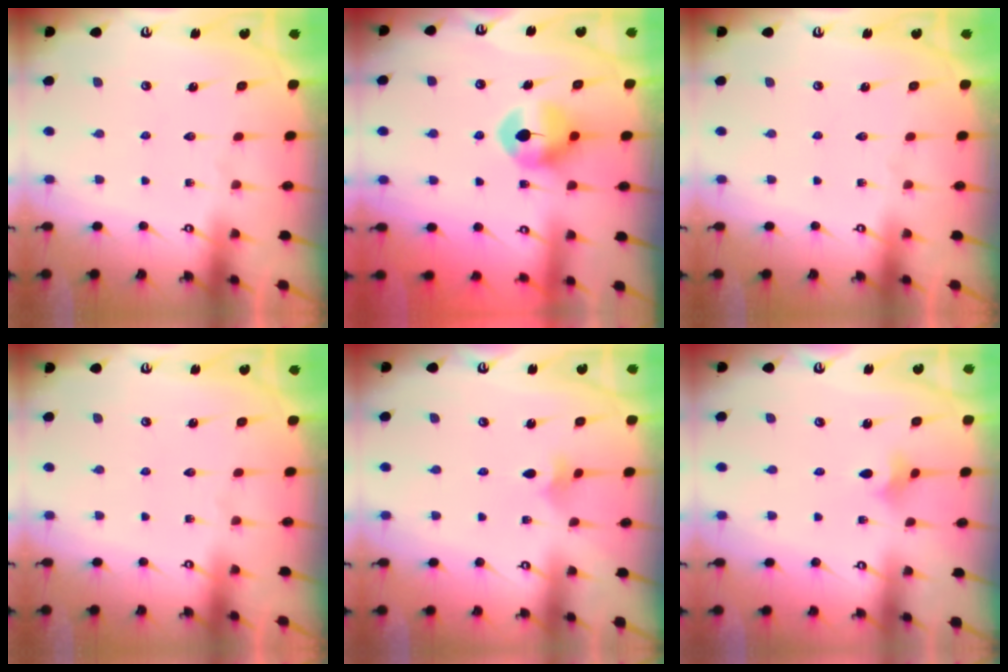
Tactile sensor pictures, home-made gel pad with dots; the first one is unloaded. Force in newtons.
{"total": 8.1, "press": 8.0, "slide": 0.6}
{"total": 0.0}
{"total": 0.0}
{"total": 2.4, "press": 2.3, "slide": 0.5}
{"total": 2.7, "press": 2.6, "slide": 0.7}